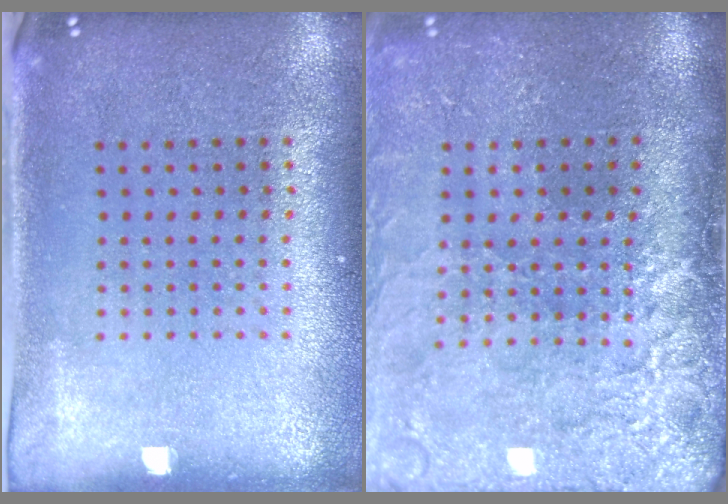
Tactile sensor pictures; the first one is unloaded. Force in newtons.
{"total": 4.4, "press": 3.6, "slide": 2.5}